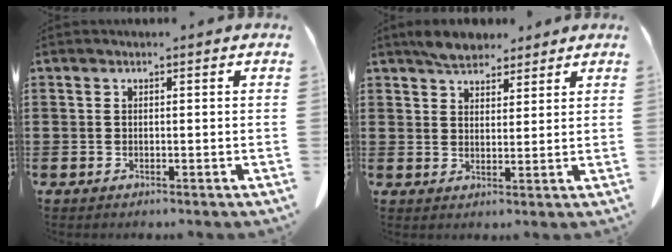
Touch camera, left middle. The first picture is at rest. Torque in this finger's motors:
{"motor_torque": [0.34, 0.32, 0.09, 0.03]}